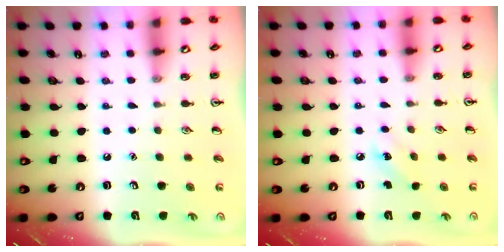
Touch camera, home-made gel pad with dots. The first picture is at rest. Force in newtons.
{"total": 5.0, "press": 4.8, "slide": 1.3}